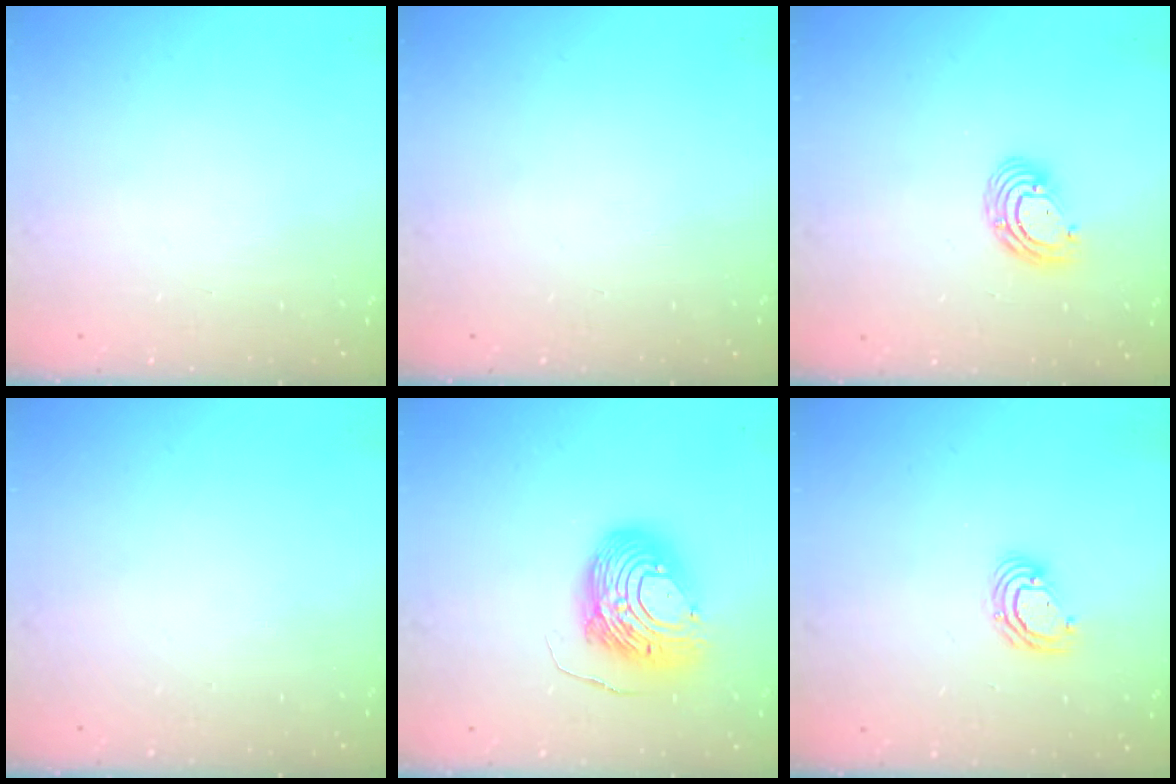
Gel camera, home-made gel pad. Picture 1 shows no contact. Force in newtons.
{"total": 0.0}
{"total": 8.0, "press": 7.9, "slide": 1.2}
{"total": 0.0}
{"total": 13.8, "press": 13.7, "slide": 1.3}
{"total": 6.3, "press": 6.3, "slide": 0.6}